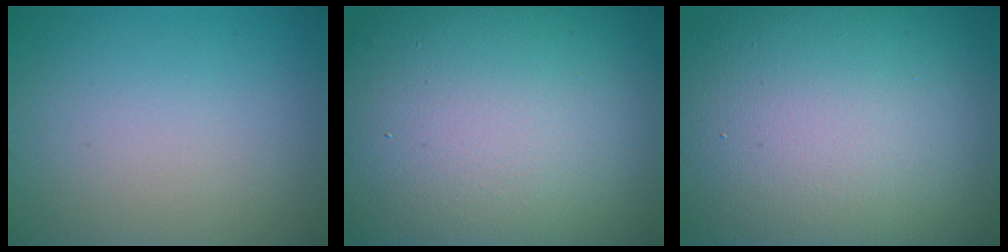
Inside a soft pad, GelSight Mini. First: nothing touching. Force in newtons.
{"total": 22.1, "press": 22.0, "slide": 1.5}
{"total": 19.9, "press": 19.9, "slide": 1.0}